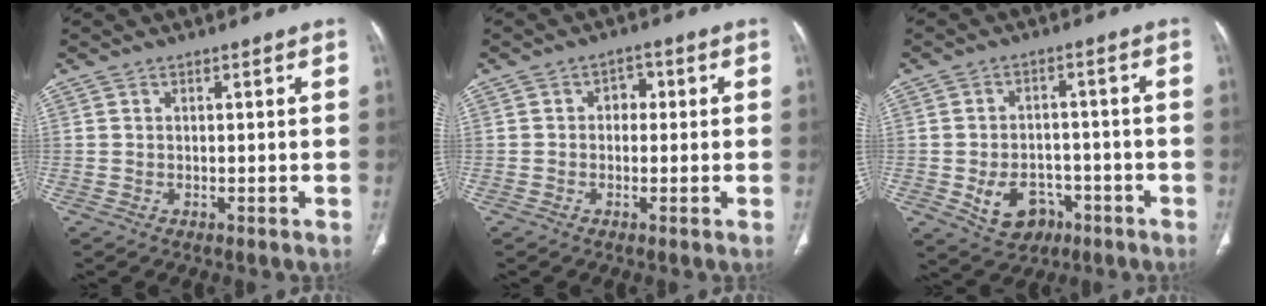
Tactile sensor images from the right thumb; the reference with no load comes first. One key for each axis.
{"total": 2.8, "fx": 0.1, "fy": 2.2, "fz": 1.7, "tx": -0.007, "ty": 0.011, "tz": -0.007}
{"total": 8.7, "fx": -3.4, "fy": 6.6, "fz": 4.6, "tx": -0.054, "ty": 0.027, "tz": -0.040}